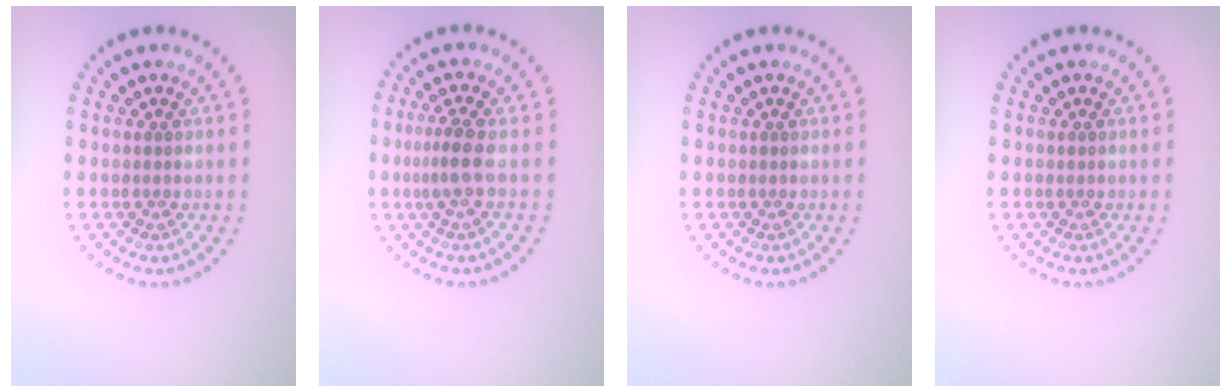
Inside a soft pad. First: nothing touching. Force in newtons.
{"total": 2.2, "press": 1.6, "slide": 1.6}
{"total": 0.0}
{"total": 0.0}